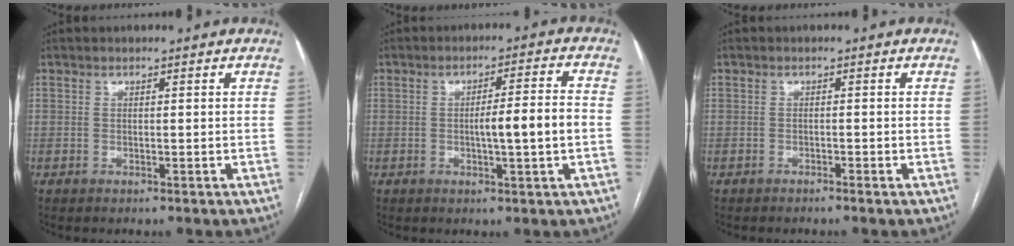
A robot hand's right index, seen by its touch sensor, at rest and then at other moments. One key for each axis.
{"total": 6.5, "fx": -0.9, "fy": 0.1, "fz": 6.5, "tx": -0.100, "ty": 0.008, "tz": -0.012}
{"total": 0.8, "fx": -0.7, "fy": -0.2, "fz": 0.4, "tx": -0.011, "ty": 0.001, "tz": -0.012}